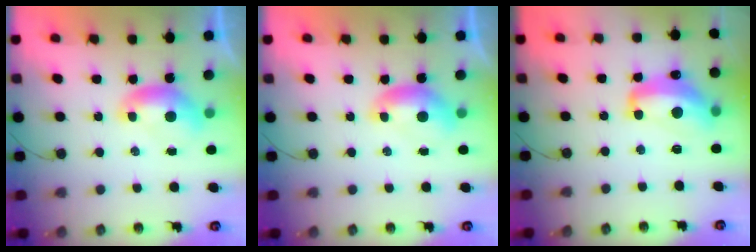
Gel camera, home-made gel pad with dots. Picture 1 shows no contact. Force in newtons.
{"total": 0.0}
{"total": 8.8, "press": 8.8, "slide": 0.8}